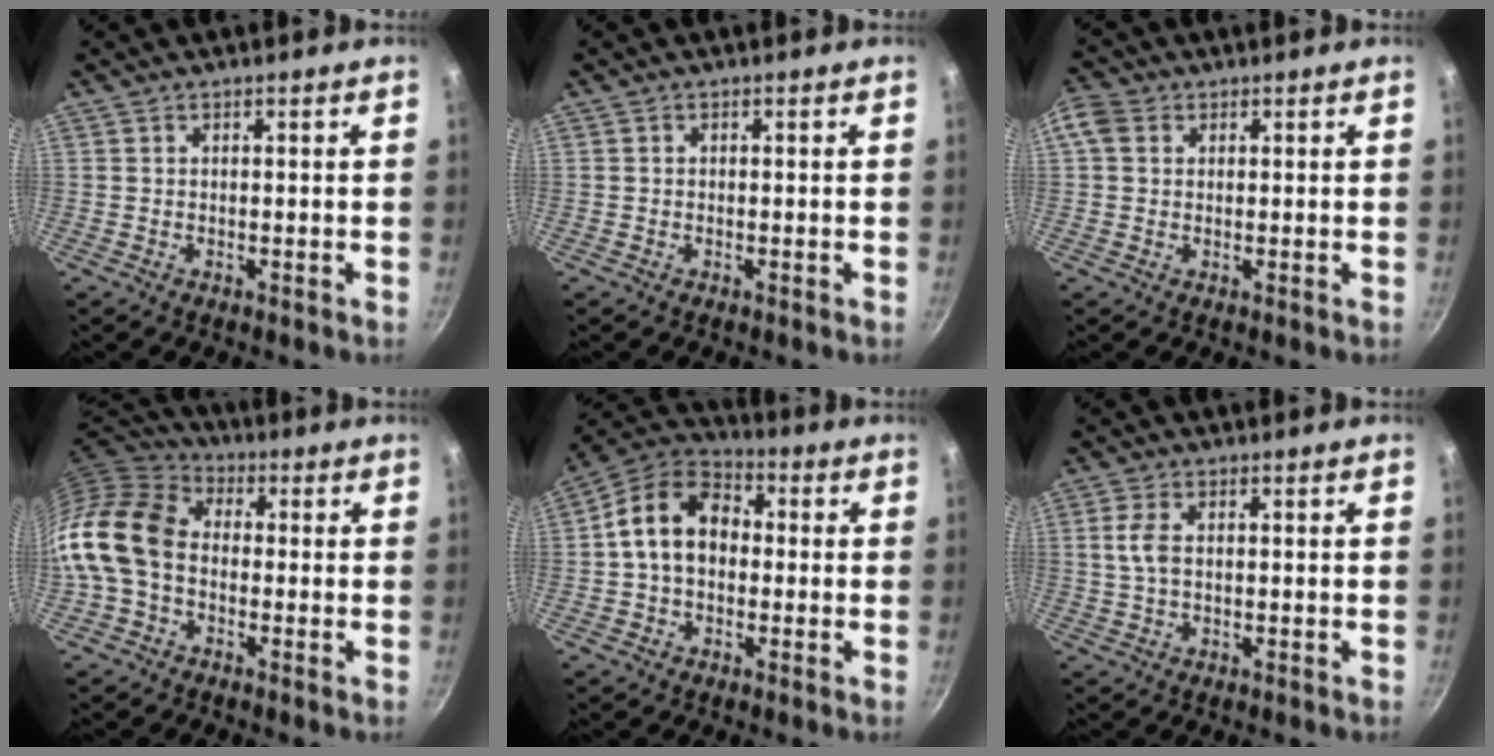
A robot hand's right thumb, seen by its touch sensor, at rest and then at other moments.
{"total": 0.0}
{"total": 4.2, "force": [1.1, 3.4, 2.3], "torque": [-0.042, 0.007, 0.009]}
{"total": 15.5, "force": [-2.4, 11.4, 10.3], "torque": [-0.193, 0.041, -0.069]}
{"total": 12.3, "force": [0.5, 9.0, 8.4], "torque": [-0.114, 0.034, -0.010]}
{"total": 3.9, "force": [0.5, 2.1, 3.2], "torque": [-0.071, 0.003, 0.009]}